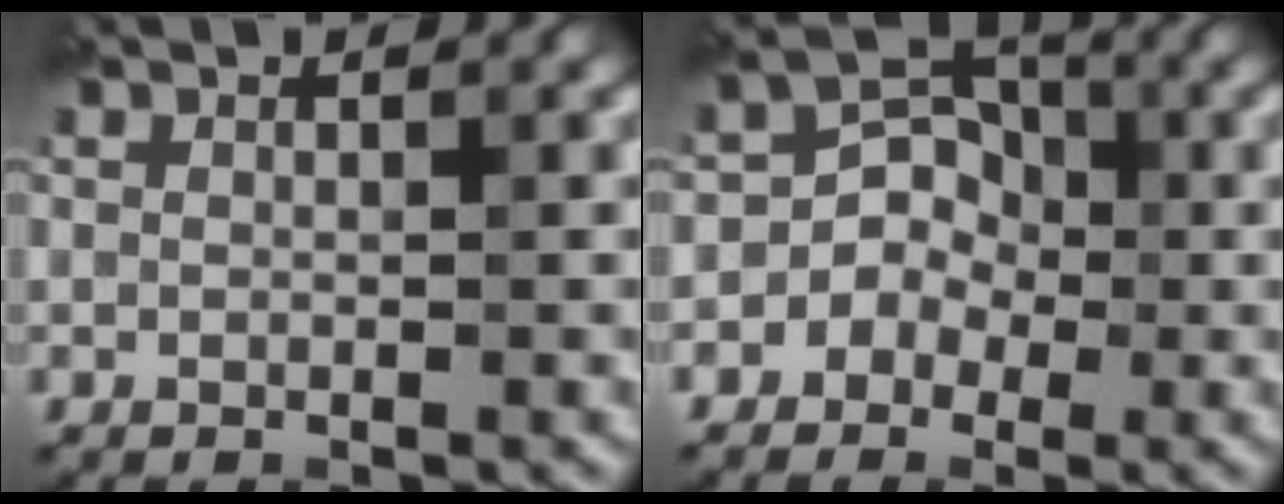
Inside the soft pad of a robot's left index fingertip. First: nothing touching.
{"total": 5.2, "force": [-1.4, 4.7, 1.8], "torque": [0.005, 0.030, -0.042]}